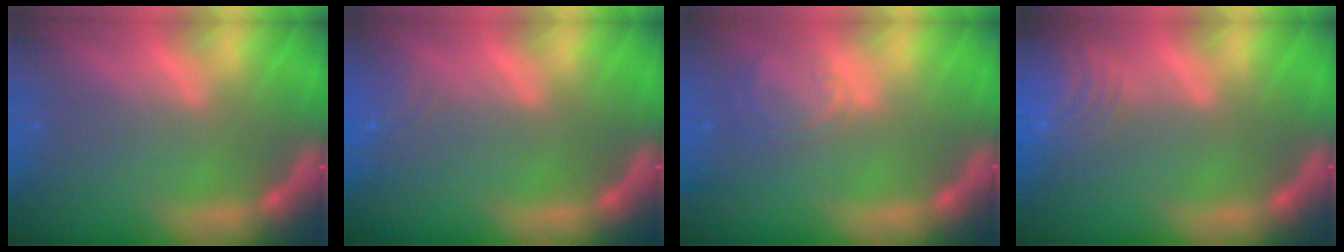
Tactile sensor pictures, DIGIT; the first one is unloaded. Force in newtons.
{"total": 1.9}
{"total": 2.9}
{"total": 9.0}